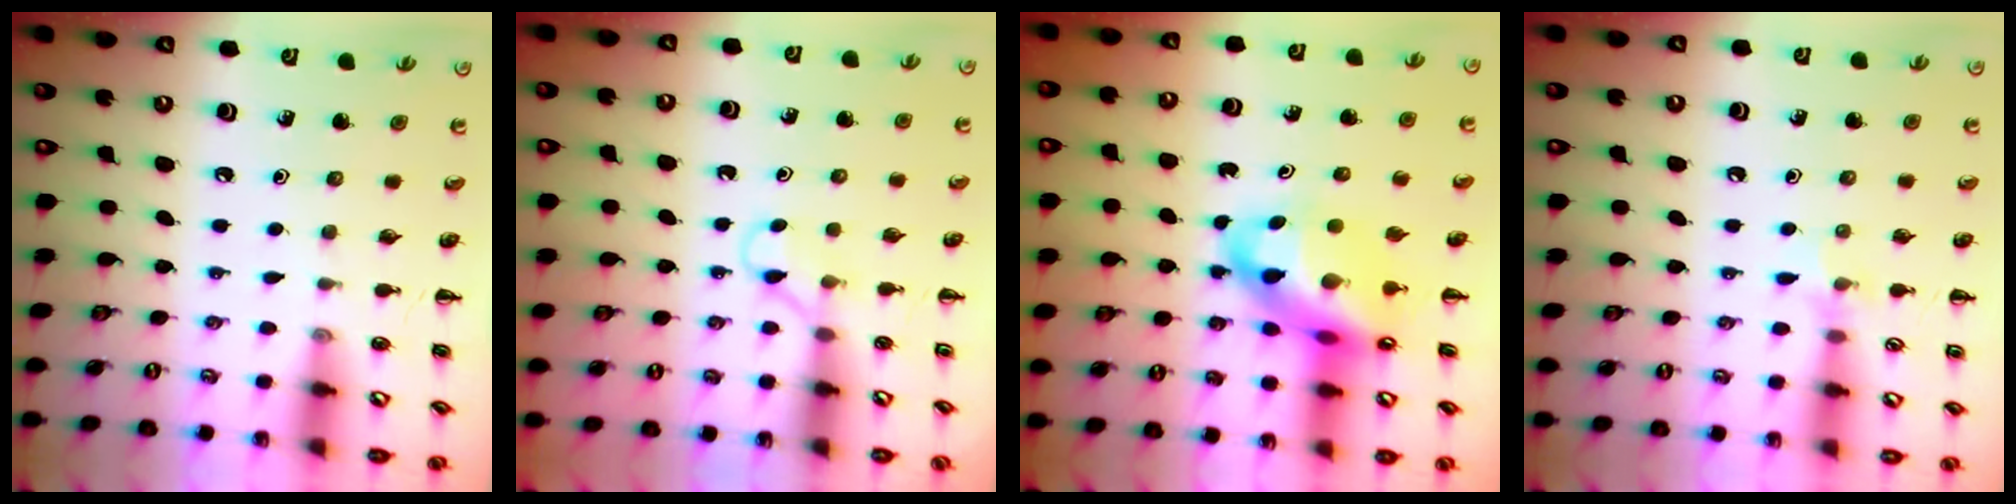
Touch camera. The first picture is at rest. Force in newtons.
{"total": 2.9, "press": 2.8, "slide": 1.0}
{"total": 13.4, "press": 13.0, "slide": 3.3}
{"total": 6.2, "press": 5.9, "slide": 1.9}